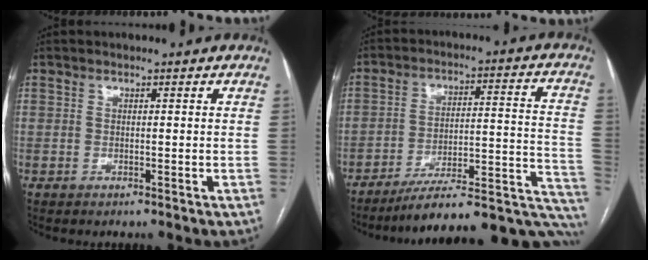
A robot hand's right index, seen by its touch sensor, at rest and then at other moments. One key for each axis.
{"total": 23.2, "fx": -19.6, "fy": 4.1, "fz": 11.7, "tx": -0.068, "ty": 0.045, "tz": -0.267}